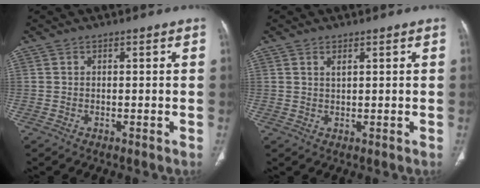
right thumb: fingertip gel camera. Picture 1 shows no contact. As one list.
[{"total": 1.3, "force": [0.8, 0.5, 0.9], "torque": [-0.016, -0.003, 0.016]}]